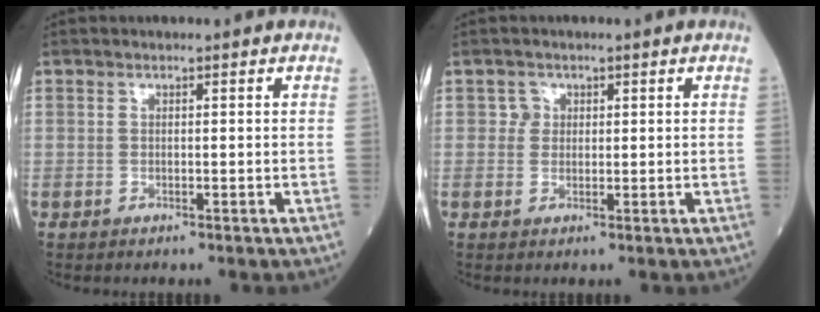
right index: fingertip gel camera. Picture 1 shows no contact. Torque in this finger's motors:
{"motor_torque": [-0.19, -0.13, -0.09, -0.02]}